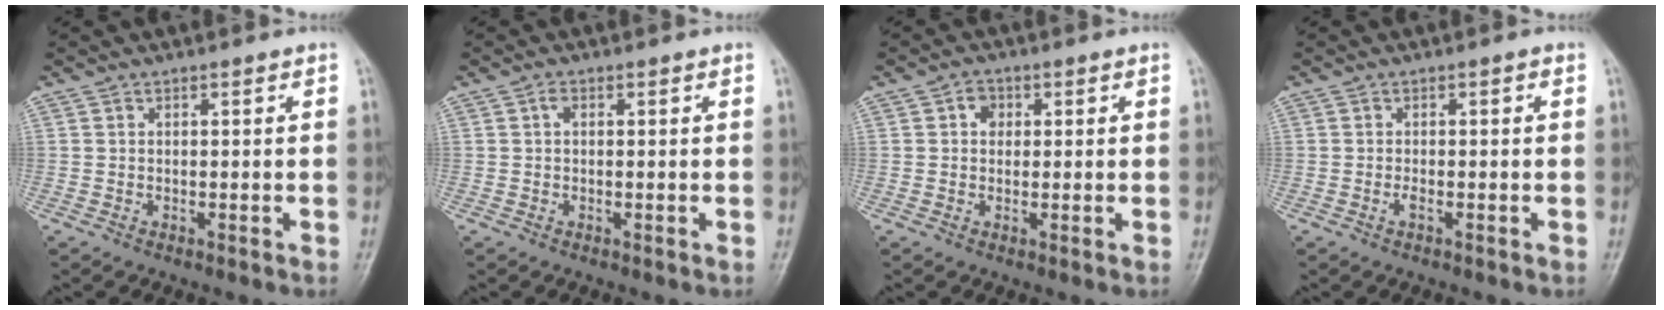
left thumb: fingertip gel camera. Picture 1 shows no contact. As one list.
[{"total": 1.3, "force": [0.1, 0.9, 0.9], "torque": [-0.007, 0.004, -0.003]}, {"total": 2.8, "force": [0.5, 2.4, 1.3], "torque": [0.000, 0.004, 0.002]}, {"total": 1.7, "force": [-0.5, 0.7, 1.4], "torque": [-0.023, 0.006, -0.011]}]